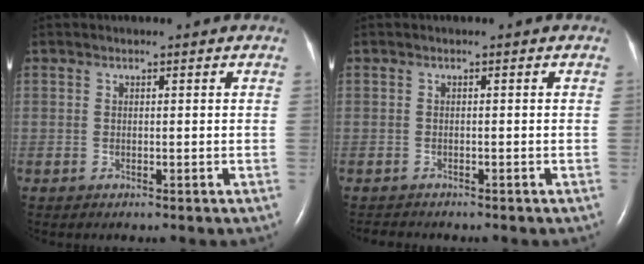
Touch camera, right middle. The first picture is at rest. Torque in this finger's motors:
{"motor_torque": [-0.02, -0.05, -0.09, -0.01]}